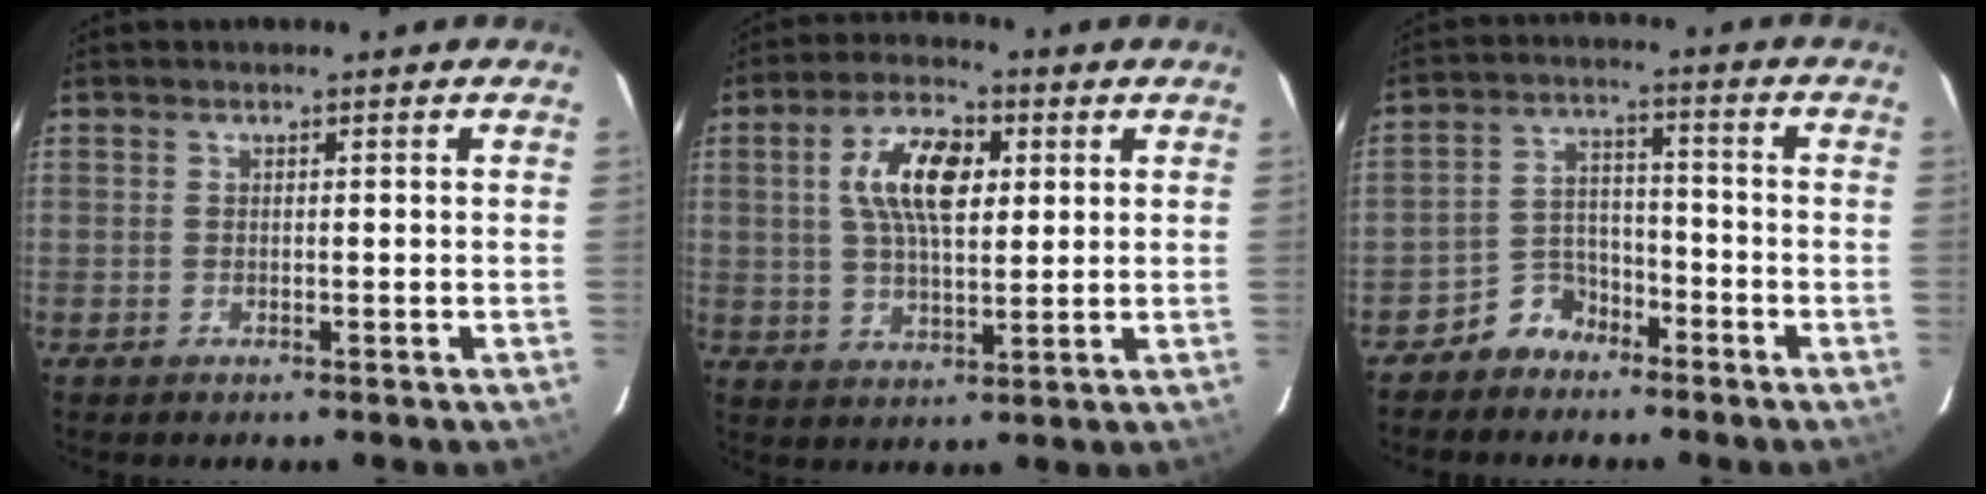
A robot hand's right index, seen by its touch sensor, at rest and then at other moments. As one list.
[{"total": 11.1, "force": [2.9, 5.2, 9.4], "torque": [-0.174, 0.017, 0.052]}, {"total": 6.2, "force": [-4.7, 4.0, 0.6], "torque": [-0.018, 0.027, -0.083]}]